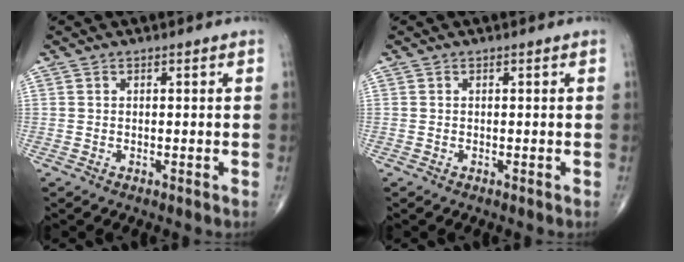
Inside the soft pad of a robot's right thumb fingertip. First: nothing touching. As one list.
[{"total": 0.0}]